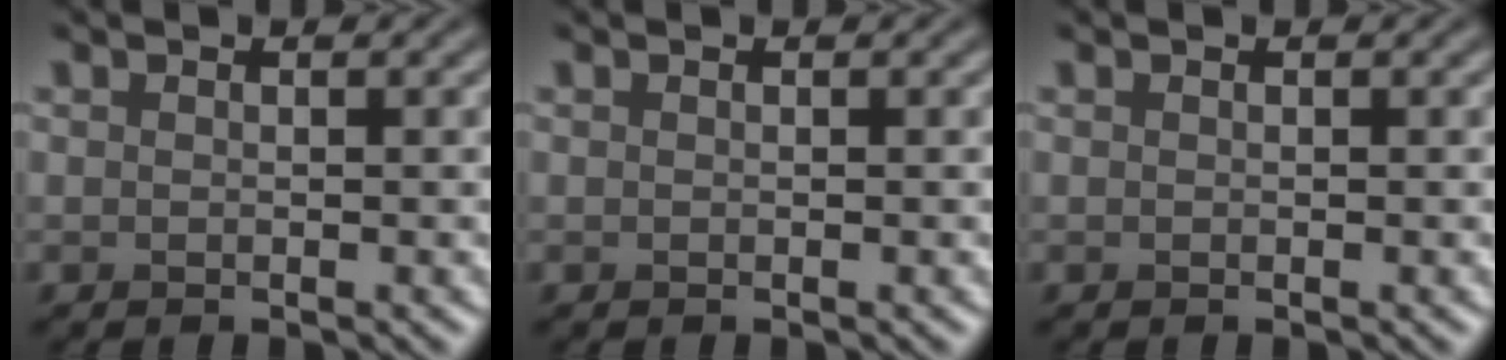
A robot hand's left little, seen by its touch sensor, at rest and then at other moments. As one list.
[{"total": 0.0}, {"total": 0.0}]